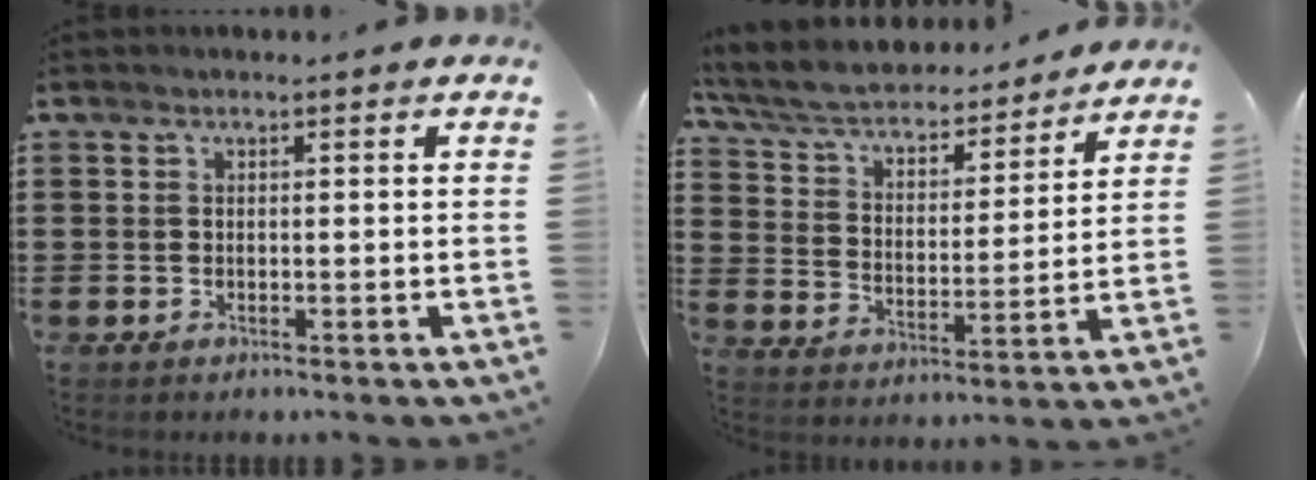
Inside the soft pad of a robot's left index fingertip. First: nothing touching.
{"total": 5.5, "force": [4.7, 1.4, 2.4], "torque": [-0.067, -0.034, 0.077]}